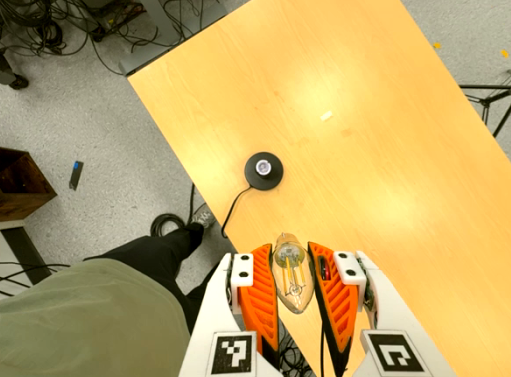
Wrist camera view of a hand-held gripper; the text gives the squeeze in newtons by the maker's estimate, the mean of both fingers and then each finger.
{"total": 22.0, "left": 24.7, "right": 19.3}